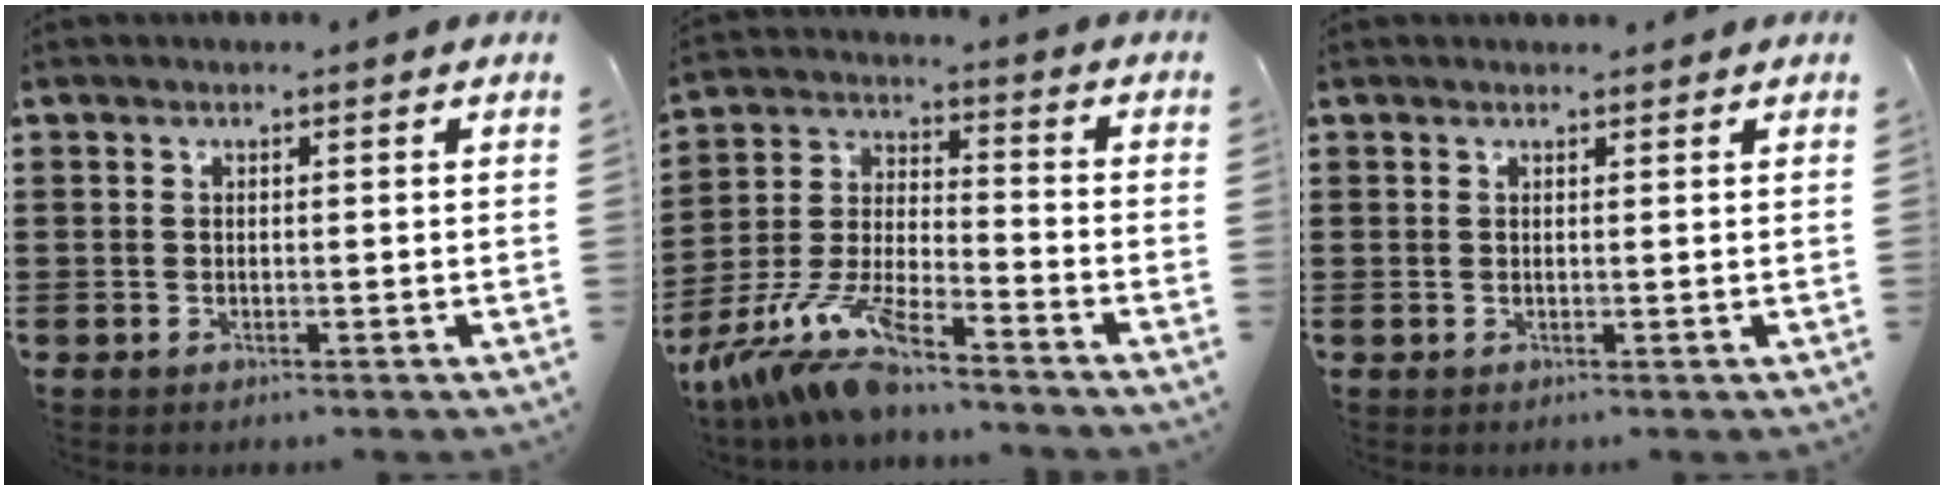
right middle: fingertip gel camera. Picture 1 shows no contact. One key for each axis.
{"total": 10.3, "fx": -8.8, "fy": 1.1, "fz": 5.2, "tx": -0.126, "ty": -0.001, "tz": -0.182}
{"total": 0.6, "fx": 0.5, "fy": 0.3, "fz": 0.0, "tx": 0.005, "ty": -0.004, "tz": 0.008}